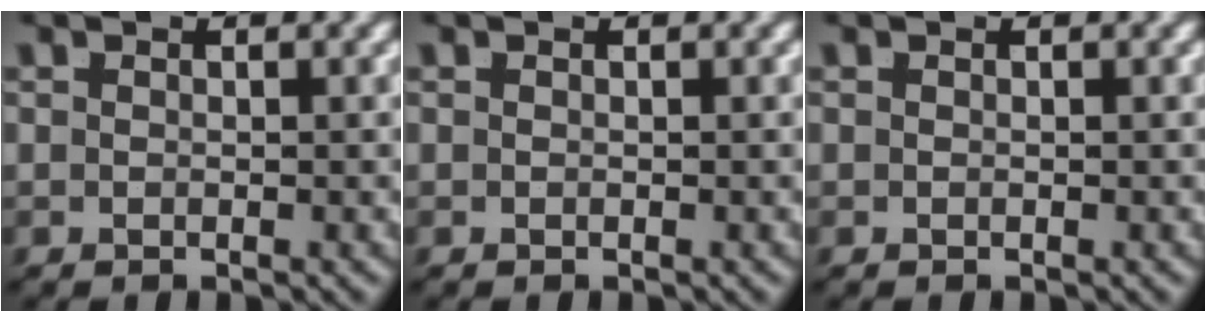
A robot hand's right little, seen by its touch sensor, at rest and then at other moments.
{"total": 0.0}
{"total": 0.0}